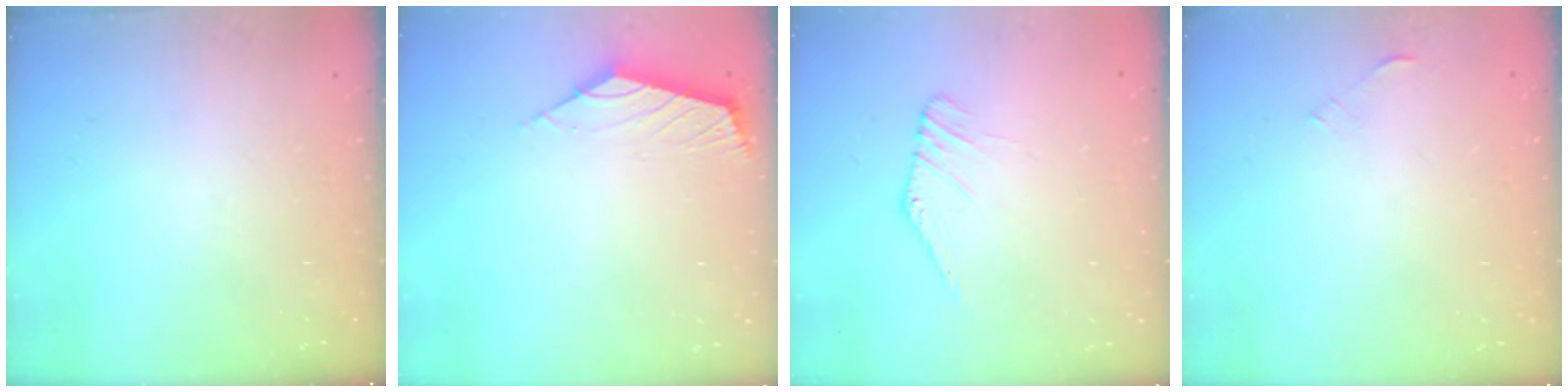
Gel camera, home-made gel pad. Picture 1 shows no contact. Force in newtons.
{"total": 2.7, "press": 2.6, "slide": 0.6}
{"total": 1.7, "press": 1.7, "slide": 0.2}
{"total": 0.7, "press": 0.6, "slide": 0.4}